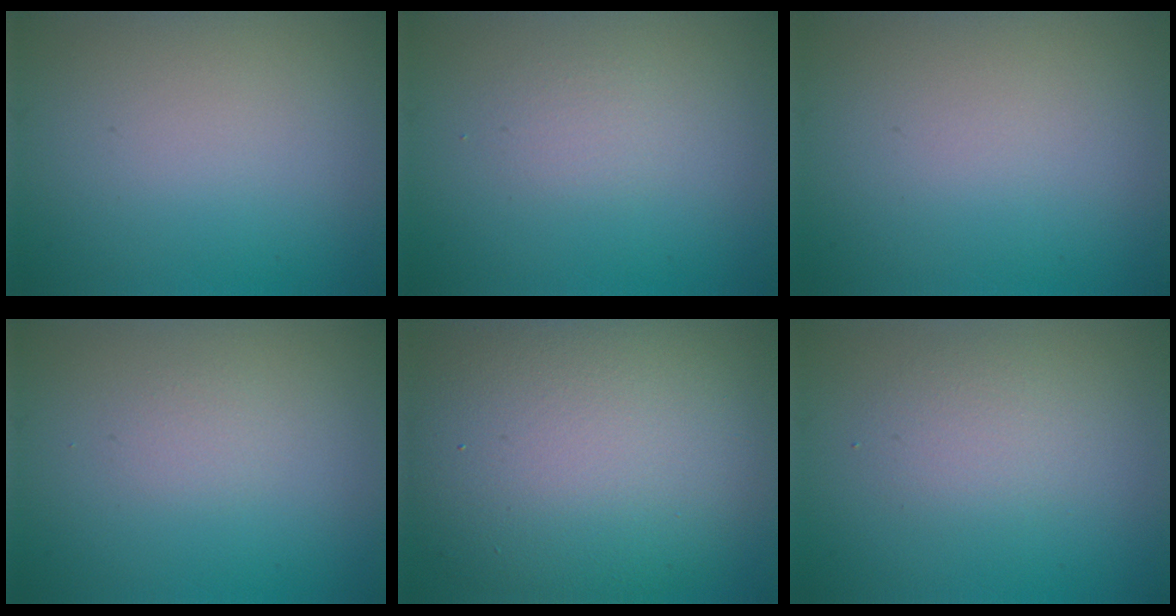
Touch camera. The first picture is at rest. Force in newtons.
{"total": 1.1, "press": 1.1, "slide": 0.0}
{"total": 0.0}
{"total": 0.7, "press": 0.7, "slide": 0.0}
{"total": 13.9, "press": 13.9, "slide": 1.1}
{"total": 2.0, "press": 2.0, "slide": 0.1}